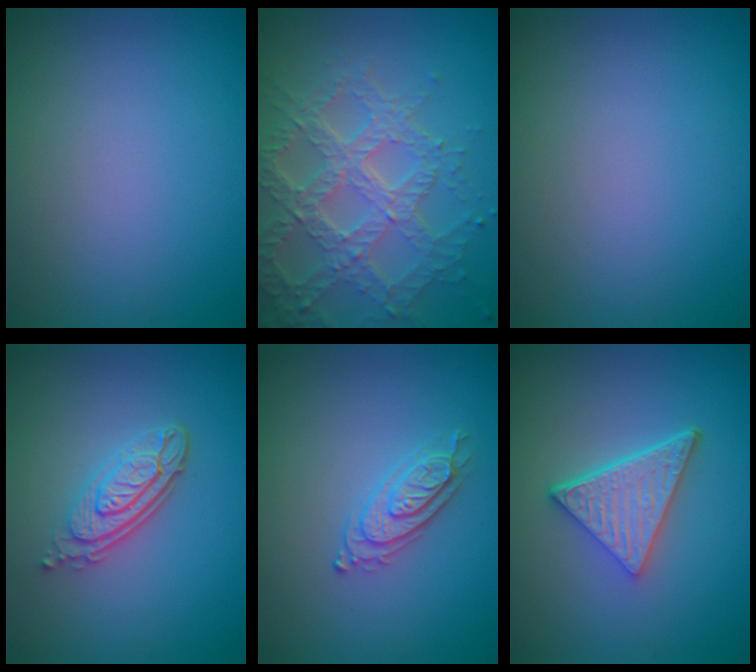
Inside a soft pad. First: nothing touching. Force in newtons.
{"total": 7.0, "press": 5.2, "slide": 4.7}
{"total": 0.0}
{"total": 4.1, "press": 3.0, "slide": 2.7}
{"total": 2.2, "press": 2.2, "slide": 0.3}
{"total": 5.1, "press": 3.5, "slide": 3.7}